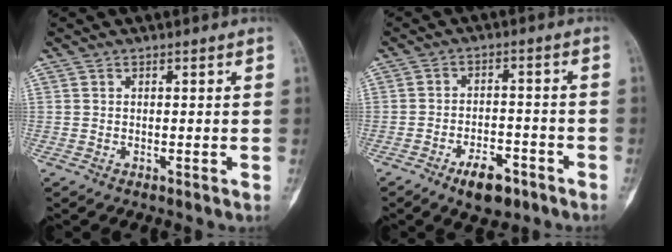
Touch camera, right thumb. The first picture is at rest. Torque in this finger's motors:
{"motor_torque": [1.32, 0.85, 0.64, -0.46, 0.11]}